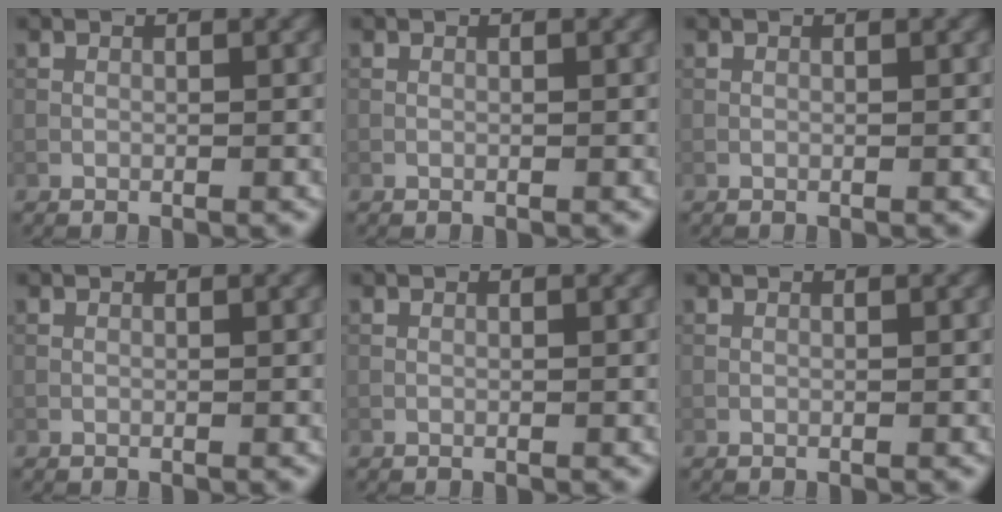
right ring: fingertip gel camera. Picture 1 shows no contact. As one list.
[{"total": 0.0}, {"total": 0.0}, {"total": 0.0}, {"total": 0.0}, {"total": 0.0}]